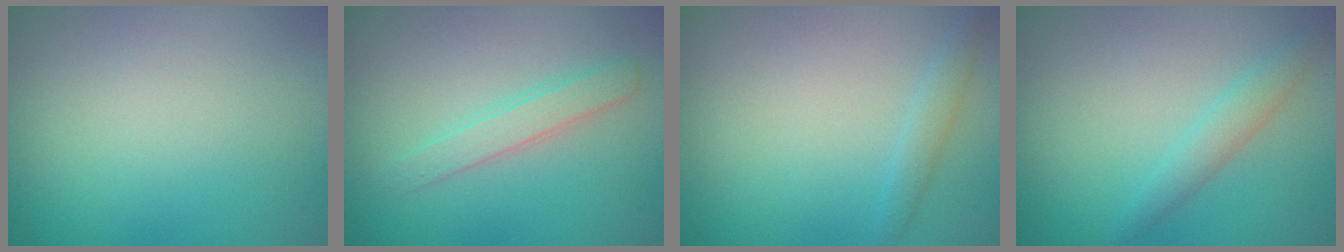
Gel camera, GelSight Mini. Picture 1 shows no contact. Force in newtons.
{"total": 2.1, "press": 2.1, "slide": 0.0}
{"total": 1.3, "press": 1.3, "slide": 0.1}
{"total": 1.9, "press": 1.9, "slide": 0.1}